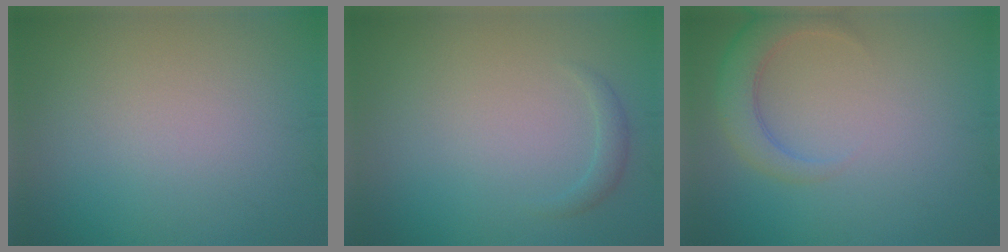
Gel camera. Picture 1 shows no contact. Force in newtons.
{"total": 0.9, "press": 0.9, "slide": 0.0}
{"total": 3.3, "press": 3.2, "slide": 0.4}